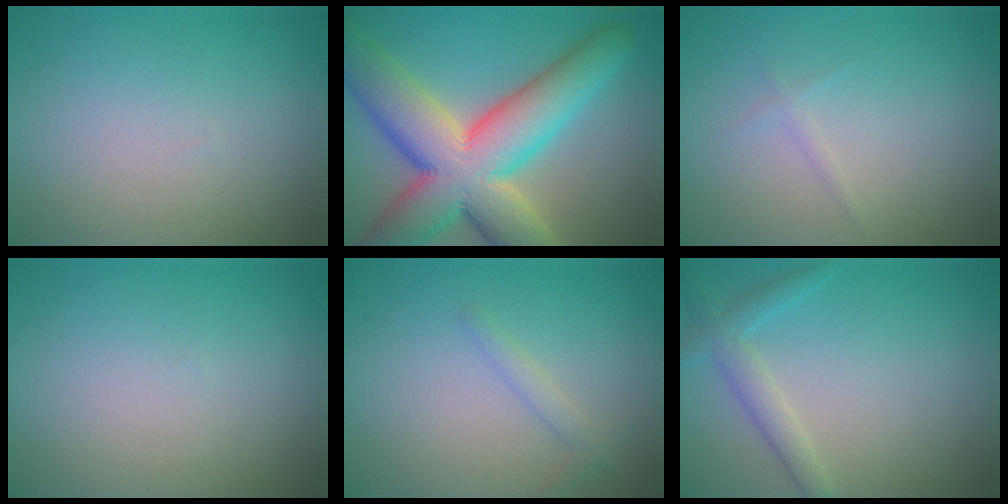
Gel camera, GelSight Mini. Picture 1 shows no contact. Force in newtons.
{"total": 13.6, "press": 13.6, "slide": 0.5}
{"total": 1.2, "press": 1.2, "slide": 0.2}
{"total": 0.0}
{"total": 1.3, "press": 1.3, "slide": 0.1}
{"total": 2.5, "press": 2.5, "slide": 0.1}